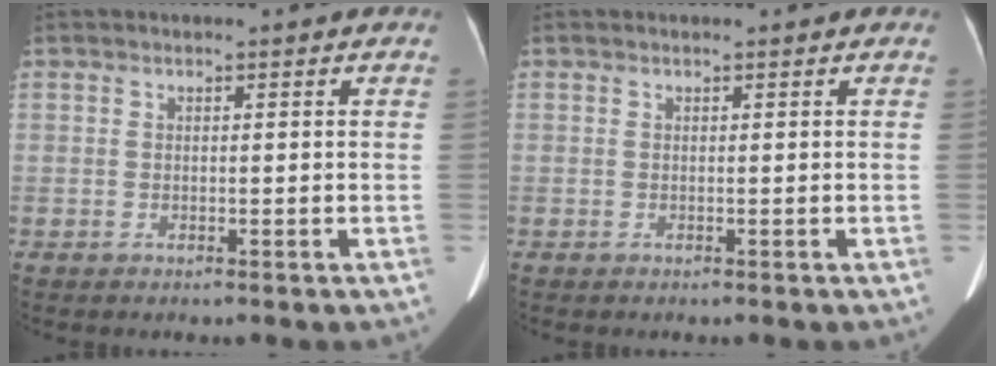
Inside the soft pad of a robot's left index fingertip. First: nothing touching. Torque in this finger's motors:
{"motor_torque": [-0.82, 0.72, -0.65, -0.21]}